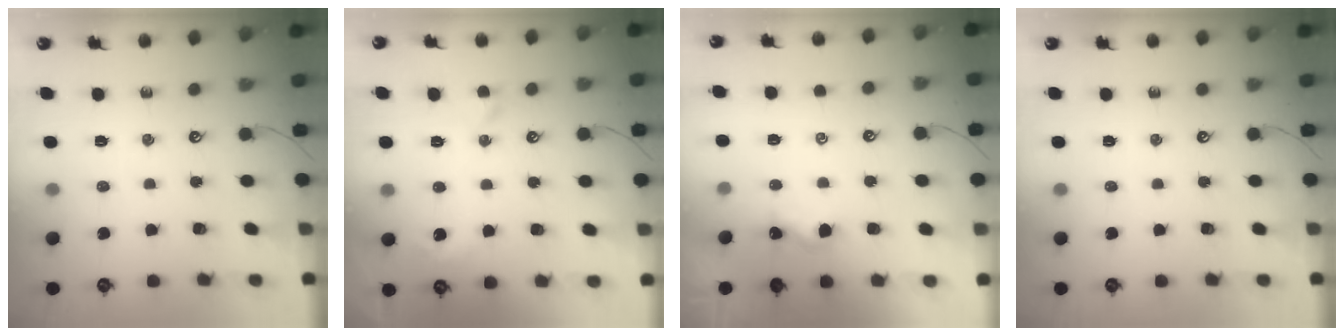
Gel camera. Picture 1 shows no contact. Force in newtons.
{"total": 3.2, "press": 3.2, "slide": 0.7}
{"total": 2.5, "press": 2.5, "slide": 0.3}
{"total": 0.0}